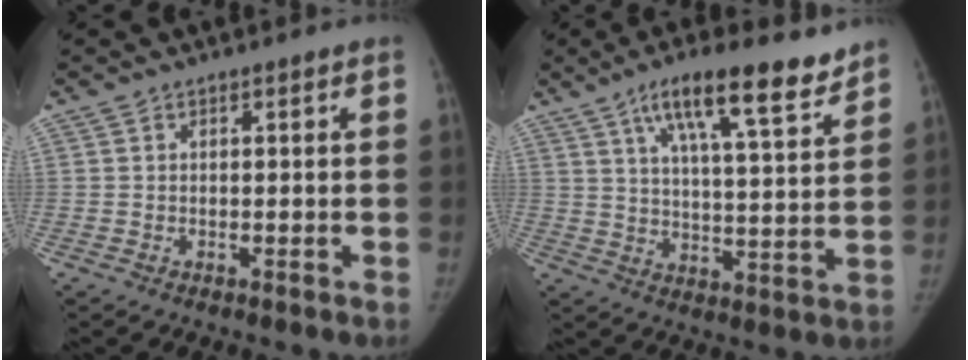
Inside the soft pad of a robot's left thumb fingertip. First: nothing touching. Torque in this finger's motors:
{"motor_torque": [0.15, -0.35, 1.60, -1.17, 0.32]}